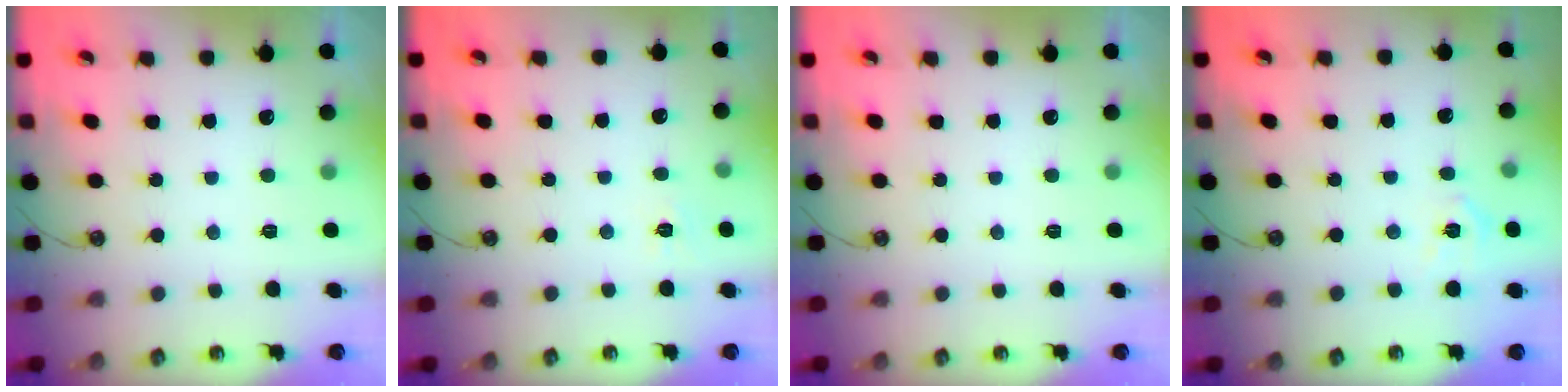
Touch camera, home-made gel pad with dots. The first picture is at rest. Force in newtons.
{"total": 5.5, "press": 5.4, "slide": 0.7}
{"total": 0.0}
{"total": 4.4, "press": 4.4, "slide": 0.5}